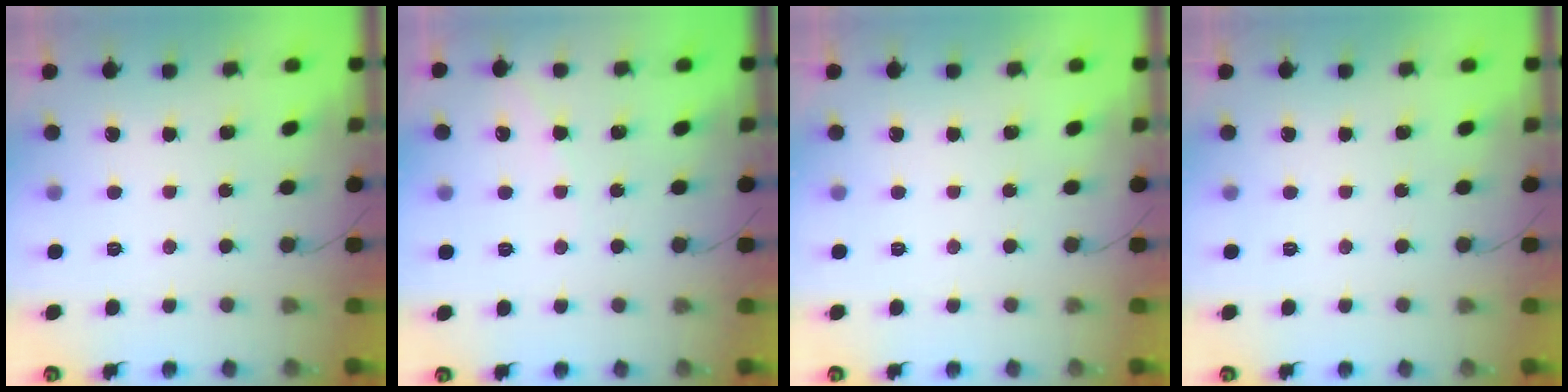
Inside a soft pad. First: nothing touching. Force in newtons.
{"total": 4.4, "press": 4.4, "slide": 0.3}
{"total": 0.0}
{"total": 0.0}